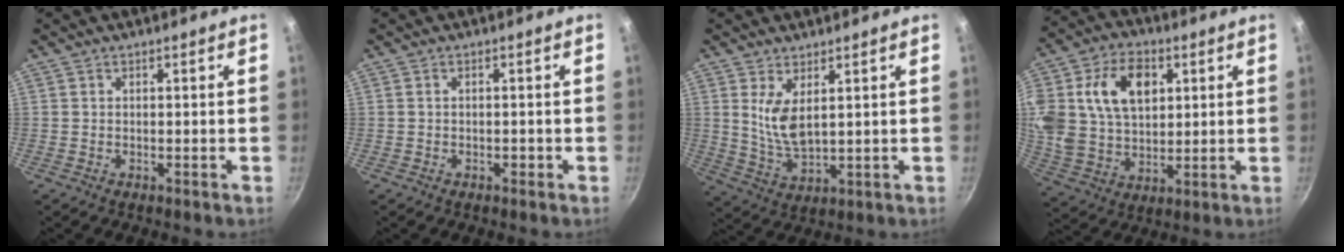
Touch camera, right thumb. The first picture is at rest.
{"total": 0.9, "force": [-0.4, 0.6, 0.6], "torque": [-0.007, 0.006, -0.005]}
{"total": 7.1, "force": [2.4, 3.2, 5.9], "torque": [-0.107, -0.031, 0.057]}
{"total": 20.3, "force": [5.7, 14.2, 13.4], "torque": [-0.261, 0.011, 0.106]}